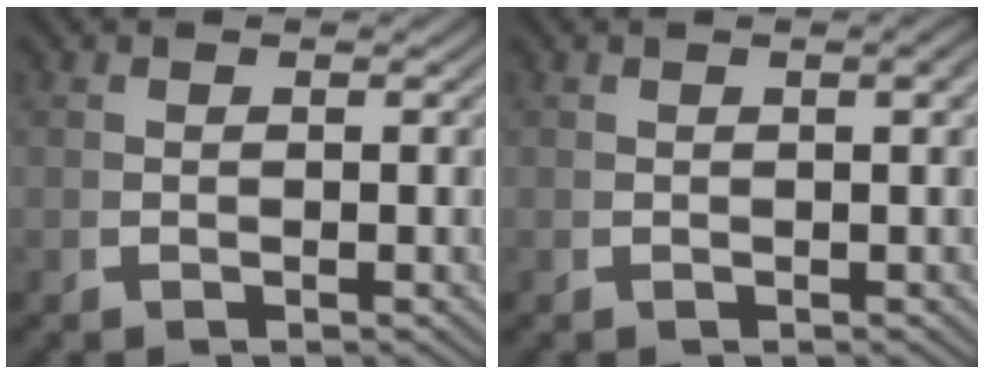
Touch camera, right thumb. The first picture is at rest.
{"total": 0.9, "force": [0.2, 0.1, 0.8], "torque": [-0.006, 0.003, 0.004]}